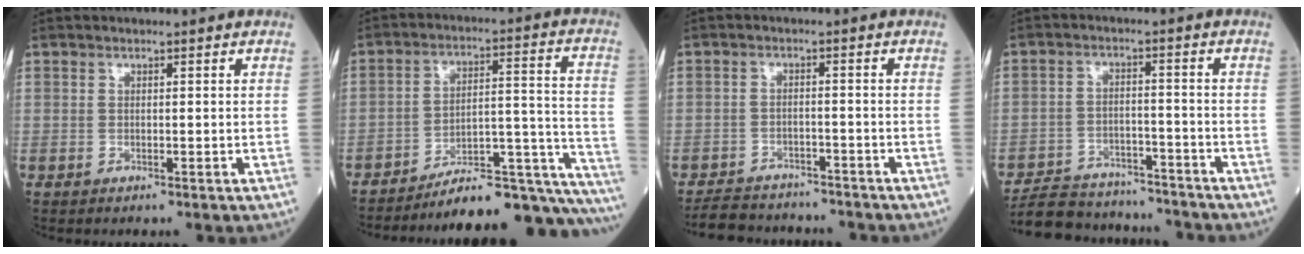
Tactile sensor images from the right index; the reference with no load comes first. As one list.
[{"total": 23.1, "force": [-21.5, 1.5, 8.4], "torque": [-0.039, 0.038, -0.295]}, {"total": 9.2, "force": [-8.4, 3.0, 2.0], "torque": [-0.031, 0.006, -0.121]}, {"total": 13.8, "force": [-12.9, 3.9, 2.8], "torque": [-0.053, 0.019, -0.192]}]